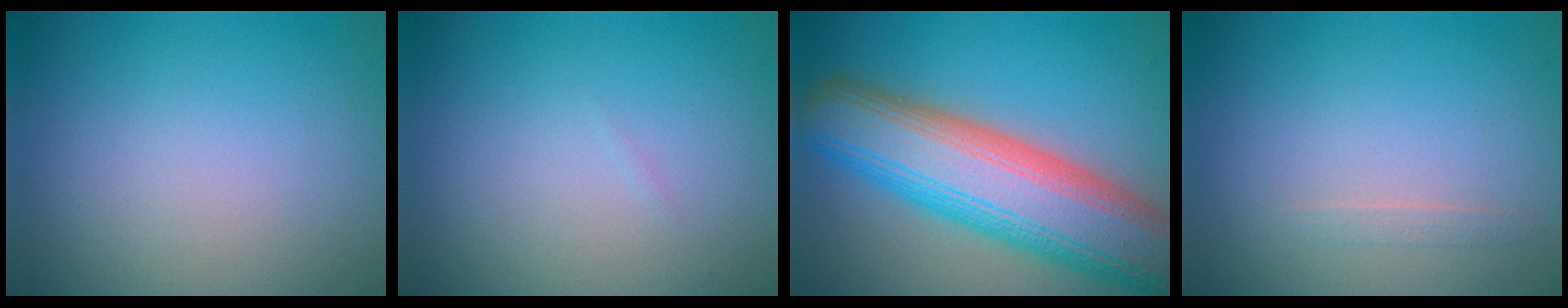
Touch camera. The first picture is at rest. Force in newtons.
{"total": 0.0}
{"total": 12.5, "press": 12.5, "slide": 0.5}
{"total": 0.6, "press": 0.6, "slide": 0.0}